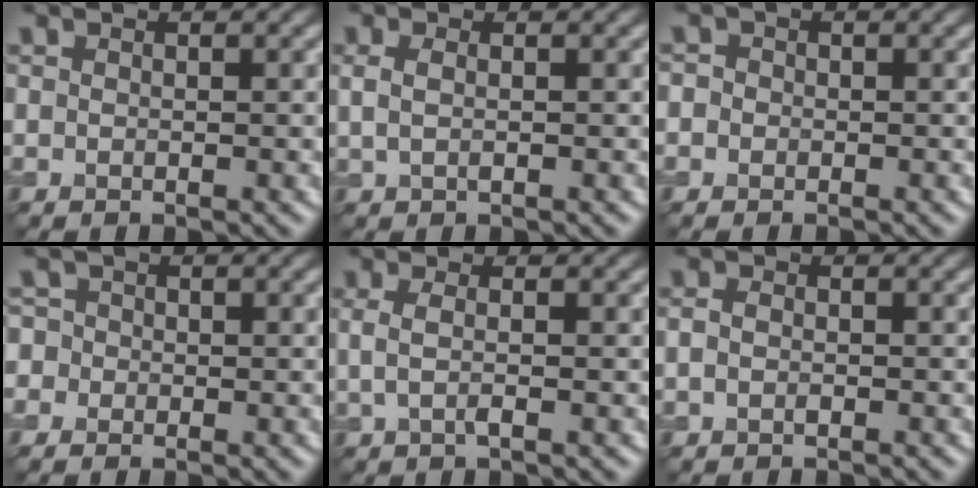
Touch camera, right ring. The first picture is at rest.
{"total": 0.9, "force": [0.3, 0.3, 0.8], "torque": [-0.020, 0.006, 0.005]}
{"total": 1.2, "force": [-0.5, 1.1, 0.2], "torque": [0.006, 0.007, -0.018]}
{"total": 2.2, "force": [-0.4, 2.1, 0.4], "torque": [0.005, 0.022, -0.034]}
{"total": 1.4, "force": [0.1, 0.3, 1.3], "torque": [-0.031, 0.004, 0.001]}
{"total": 0.9, "force": [-0.3, 0.6, 0.6], "torque": [-0.013, 0.006, -0.009]}